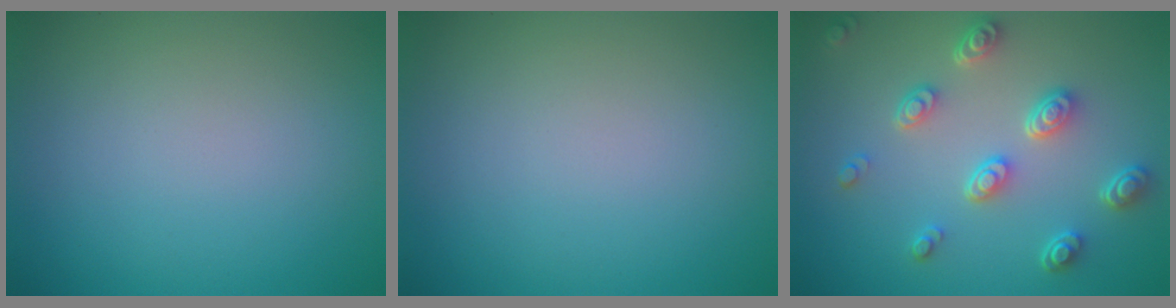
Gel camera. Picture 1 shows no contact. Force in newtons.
{"total": 0.0}
{"total": 4.5, "press": 3.4, "slide": 2.9}